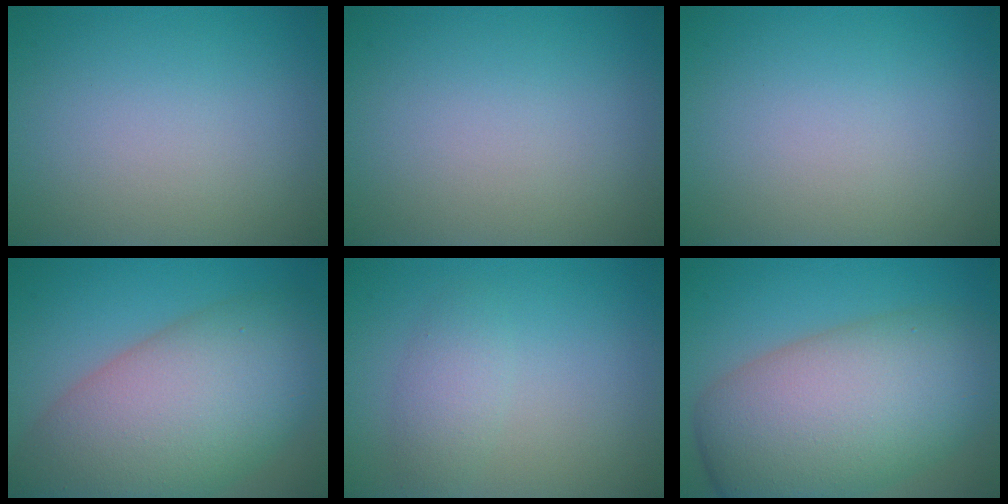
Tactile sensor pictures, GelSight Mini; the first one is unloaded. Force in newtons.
{"total": 0.0}
{"total": 0.0}
{"total": 13.2, "press": 13.2, "slide": 0.6}
{"total": 2.0, "press": 2.0, "slide": 0.1}
{"total": 12.4, "press": 12.4, "slide": 0.3}